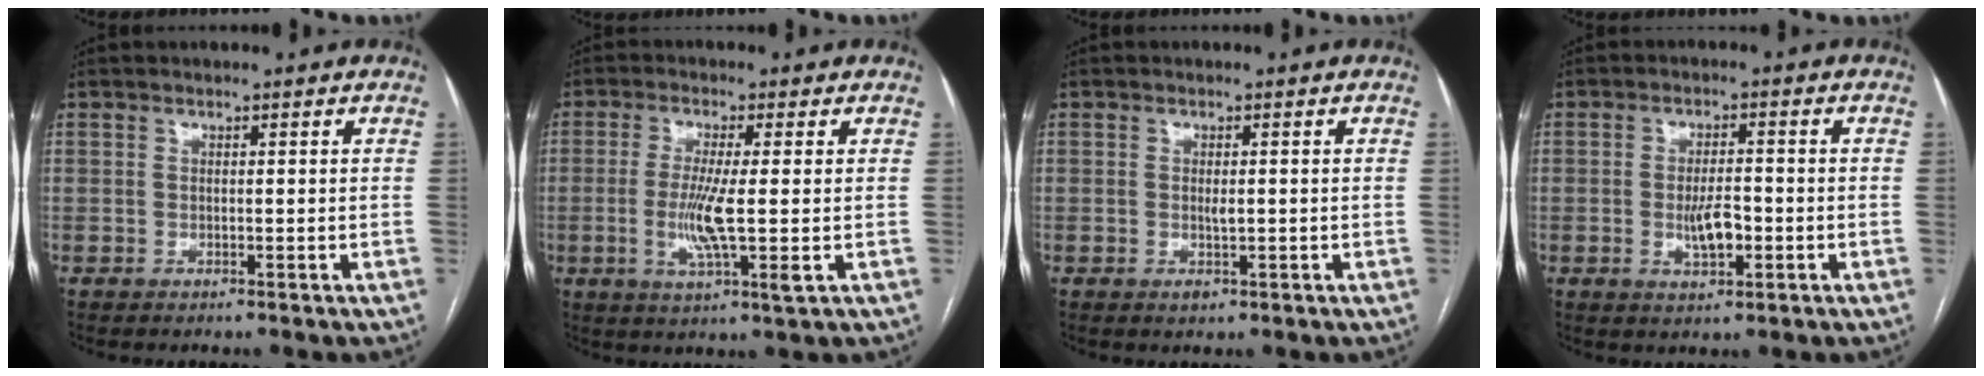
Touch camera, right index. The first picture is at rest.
{"total": 7.7, "force": [-0.8, 0.4, 7.7], "torque": [-0.155, -0.015, -0.017]}
{"total": 1.6, "force": [-0.2, 0.6, 1.4], "torque": [-0.027, -0.002, -0.001]}
{"total": 4.6, "force": [-1.1, 1.6, 4.2], "torque": [-0.077, -0.001, -0.016]}